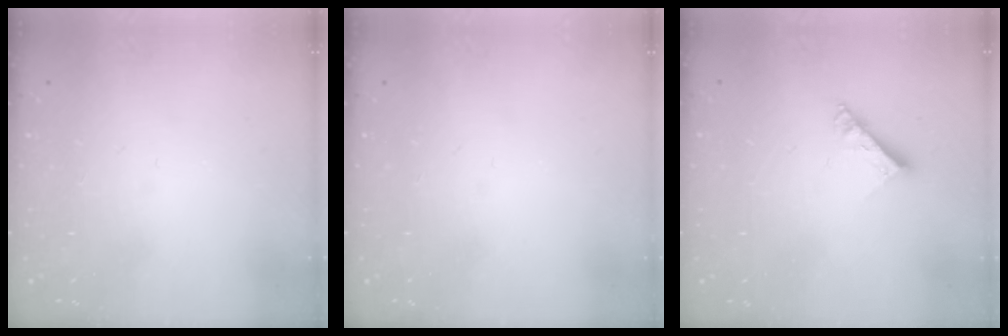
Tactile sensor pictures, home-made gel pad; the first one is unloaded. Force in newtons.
{"total": 0.0}
{"total": 6.6, "press": 6.5, "slide": 0.7}